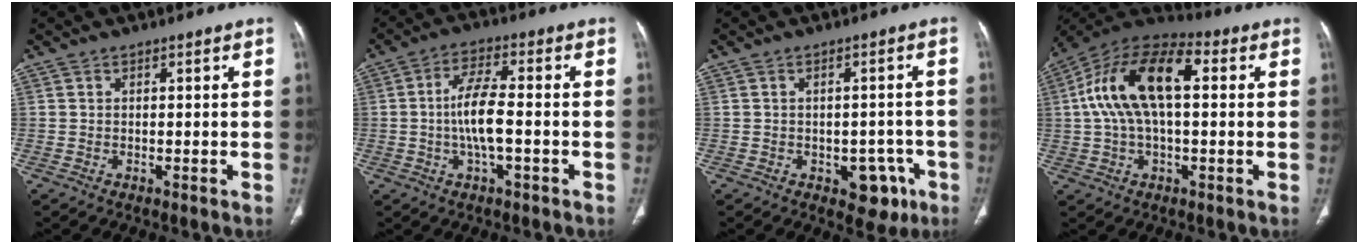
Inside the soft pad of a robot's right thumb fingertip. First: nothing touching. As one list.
[{"total": 8.0, "force": [-1.2, 2.4, 7.5], "torque": [-0.152, 0.014, -0.028]}, {"total": 7.6, "force": [-3.6, 4.6, 4.8], "torque": [-0.021, 0.025, -0.038]}, {"total": 17.4, "force": [2.8, 8.6, 14.8], "torque": [-0.270, 0.043, 0.041]}]